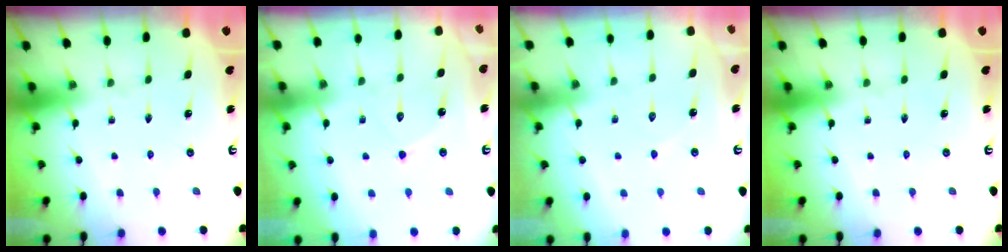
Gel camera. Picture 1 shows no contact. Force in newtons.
{"total": 9.0, "press": 8.9, "slide": 0.7}
{"total": 5.0, "press": 4.9, "slide": 0.6}
{"total": 0.0}